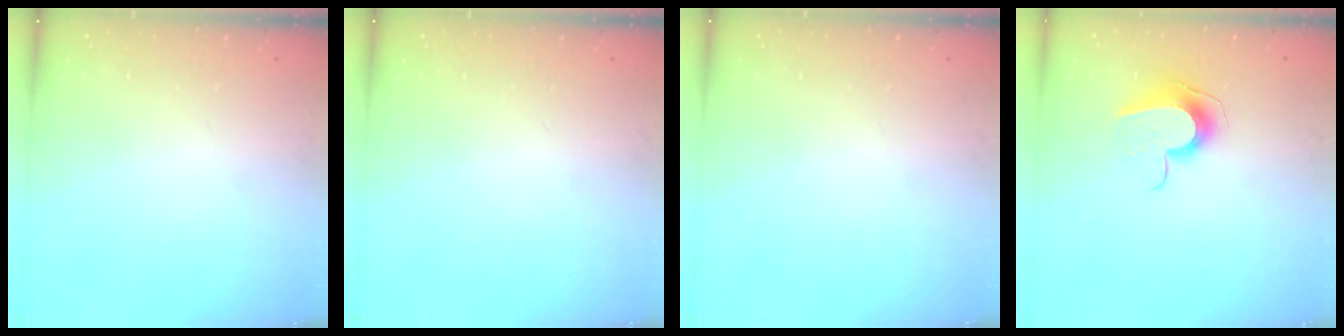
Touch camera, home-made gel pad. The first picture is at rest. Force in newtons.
{"total": 0.0}
{"total": 0.0}
{"total": 10.0, "press": 9.9, "slide": 0.9}